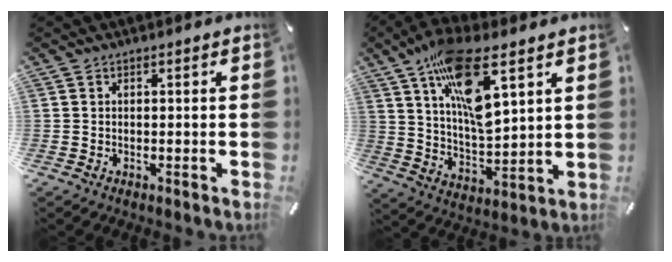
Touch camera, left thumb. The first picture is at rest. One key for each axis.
{"total": 17.4, "fx": 9.5, "fy": 6.5, "fz": 13.1, "tx": -0.233, "ty": -0.034, "tz": 0.160}